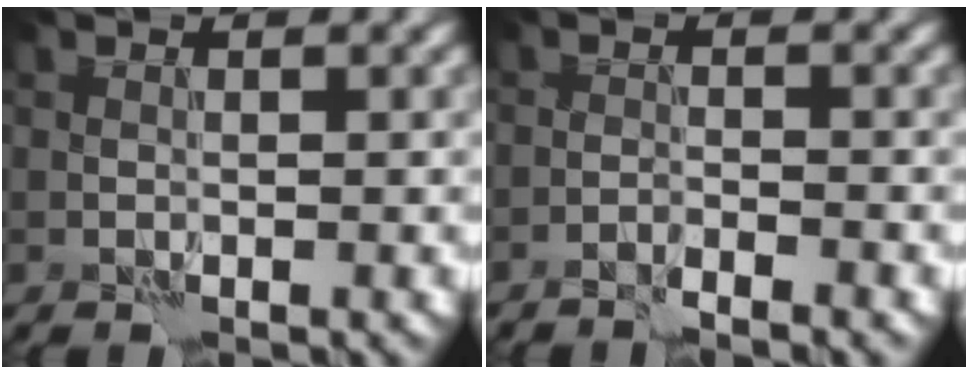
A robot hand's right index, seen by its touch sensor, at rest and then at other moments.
{"total": 1.5, "force": [-1.4, -0.3, 0.5], "torque": [-0.011, 0.002, -0.030]}